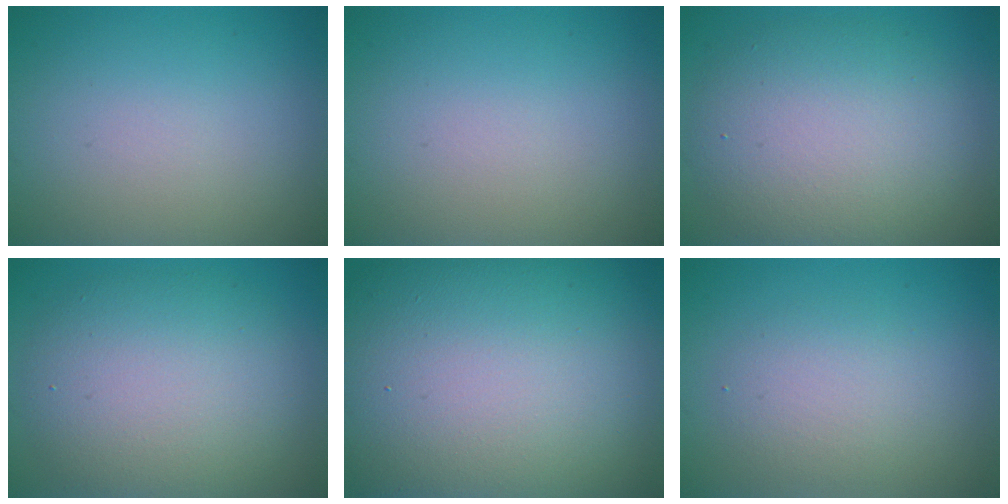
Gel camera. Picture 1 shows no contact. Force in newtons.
{"total": 0.0}
{"total": 7.8, "press": 7.7, "slide": 0.5}
{"total": 7.7, "press": 7.7, "slide": 0.8}
{"total": 19.3, "press": 19.3, "slide": 0.6}
{"total": 2.7, "press": 2.6, "slide": 0.3}